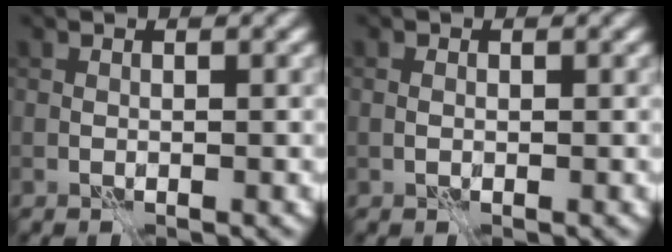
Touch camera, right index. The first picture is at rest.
{"total": 0.7, "force": [0.0, 0.5, 0.4], "torque": [-0.008, 0.001, 0.001]}